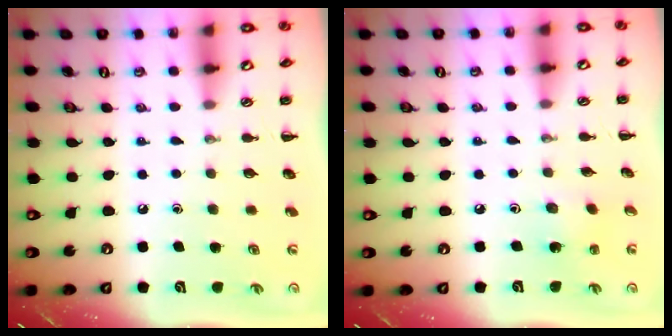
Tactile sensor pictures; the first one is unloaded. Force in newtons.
{"total": 1.7, "press": 1.6, "slide": 0.6}